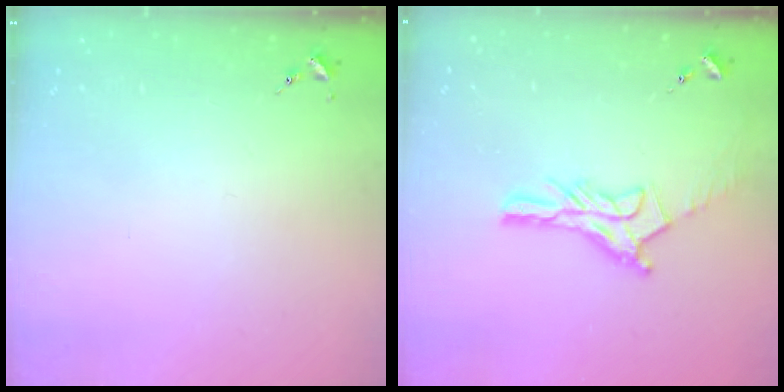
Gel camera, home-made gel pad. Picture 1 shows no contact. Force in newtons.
{"total": 12.7, "press": 12.7, "slide": 0.7}